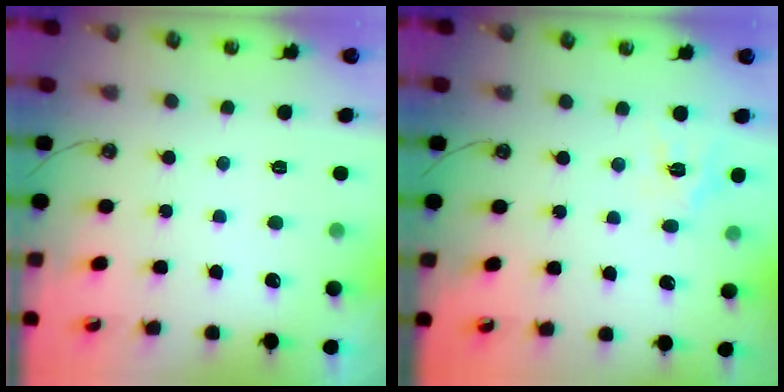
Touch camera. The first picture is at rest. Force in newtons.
{"total": 7.3, "press": 7.3, "slide": 0.7}